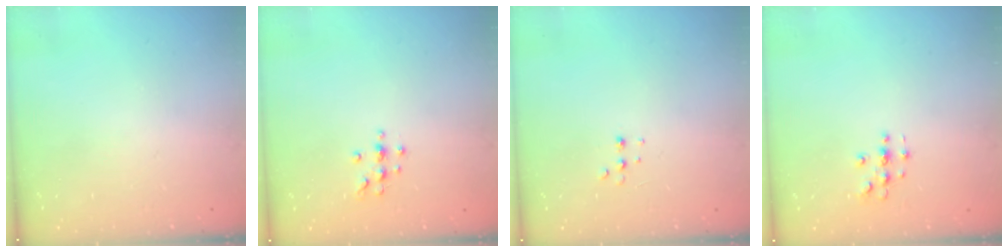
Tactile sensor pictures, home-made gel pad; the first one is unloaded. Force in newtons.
{"total": 6.3, "press": 6.2, "slide": 0.7}
{"total": 3.4, "press": 3.3, "slide": 0.8}
{"total": 2.8, "press": 2.8, "slide": 0.2}